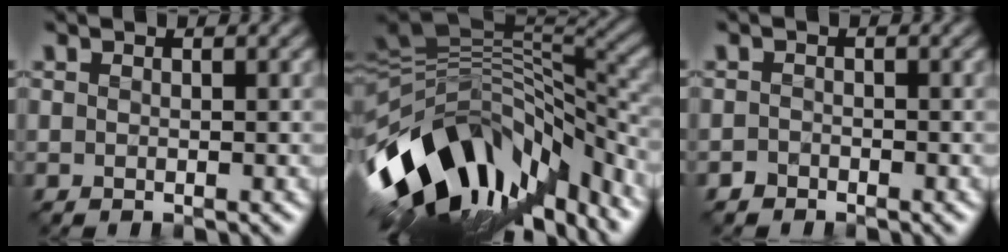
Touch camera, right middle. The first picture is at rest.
{"total": 14.4, "force": [-5.9, 7.6, 10.8], "torque": [-0.199, 0.011, -0.102]}
{"total": 0.8, "force": [-0.8, 0.3, -0.1], "torque": [0.005, 0.002, -0.014]}